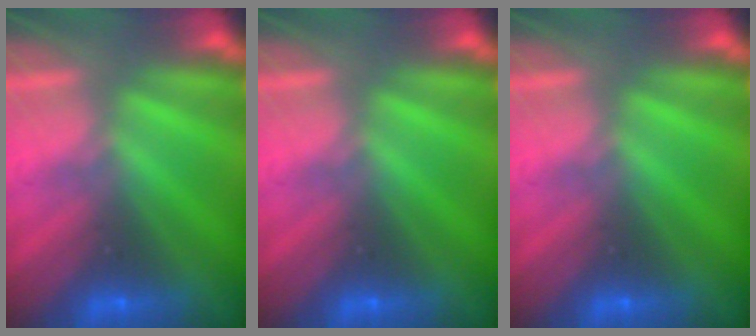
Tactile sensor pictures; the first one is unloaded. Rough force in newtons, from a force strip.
{"total": 0.0}
{"total": 0.0}